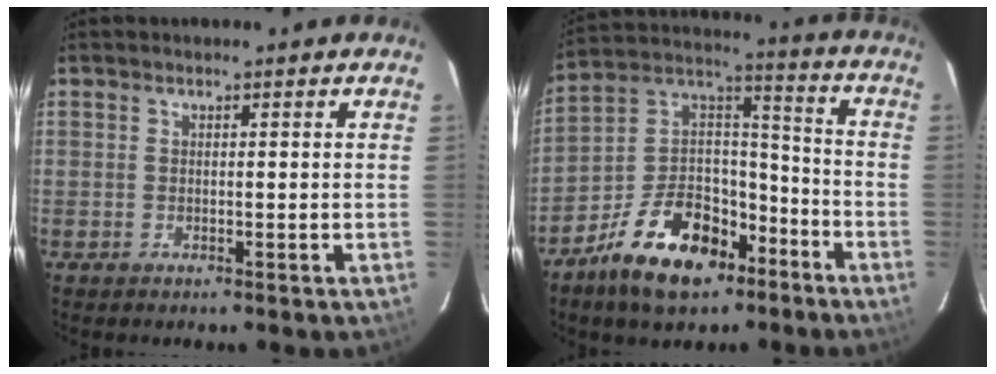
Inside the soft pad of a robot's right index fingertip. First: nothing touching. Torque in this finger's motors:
{"motor_torque": [1.14, -1.00, 0.55, 0.03]}